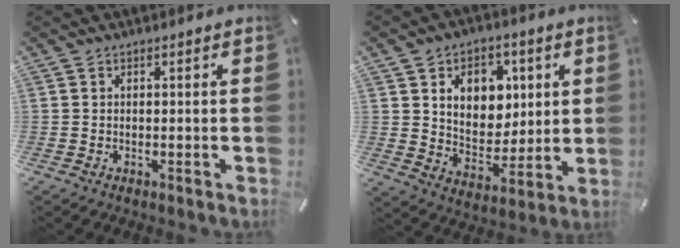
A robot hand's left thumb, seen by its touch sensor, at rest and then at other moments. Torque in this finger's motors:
{"motor_torque": [1.35, 1.36, 0.97, -0.96, 0.19]}